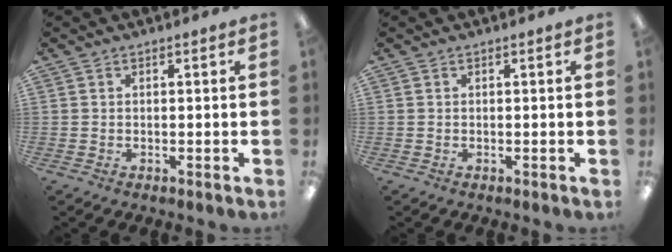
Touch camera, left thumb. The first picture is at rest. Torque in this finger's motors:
{"motor_torque": [-0.03, 0.03, -0.01, 0.07, 0.01]}